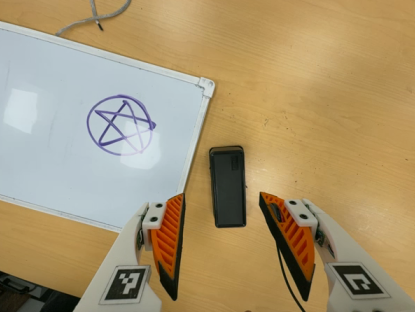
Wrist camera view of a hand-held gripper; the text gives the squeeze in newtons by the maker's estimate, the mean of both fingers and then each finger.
{"total": 0.0}